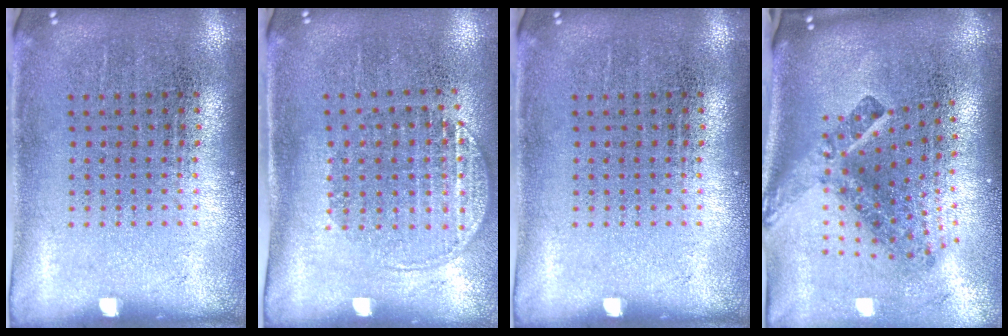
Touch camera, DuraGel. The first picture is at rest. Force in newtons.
{"total": 1.5, "press": 1.3, "slide": 0.8}
{"total": 0.0}
{"total": 2.9, "press": 1.8, "slide": 2.3}